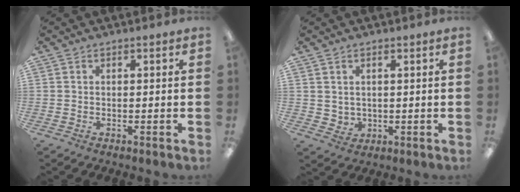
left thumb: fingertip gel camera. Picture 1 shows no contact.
{"total": 3.0, "force": [2.0, 2.2, 0.4], "torque": [-0.005, -0.010, 0.036]}